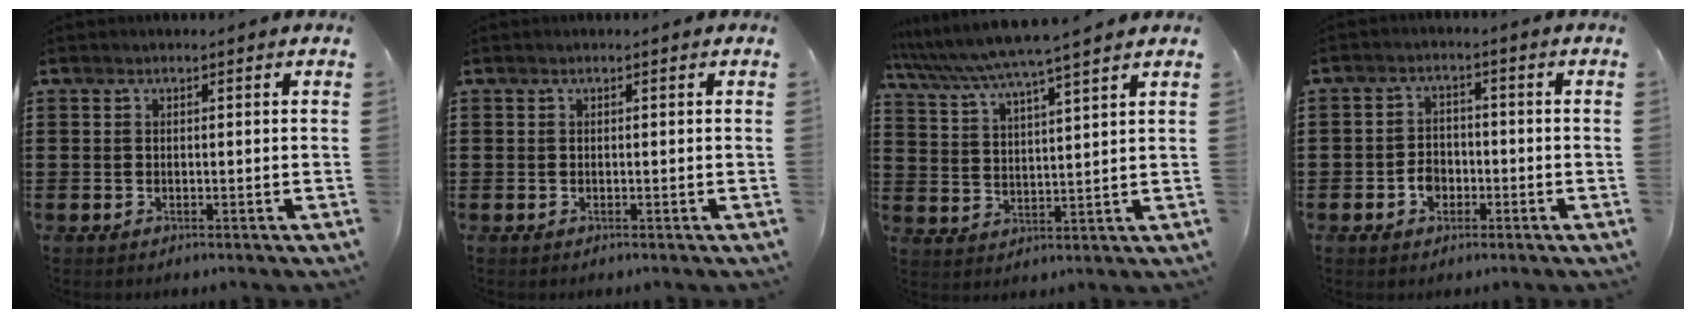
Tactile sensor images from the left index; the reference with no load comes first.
{"total": 0.0}
{"total": 5.9, "force": [5.3, -1.0, 2.4], "torque": [-0.067, -0.033, 0.087]}
{"total": 3.3, "force": [-1.4, 2.5, 1.7], "torque": [-0.035, 0.002, -0.027]}